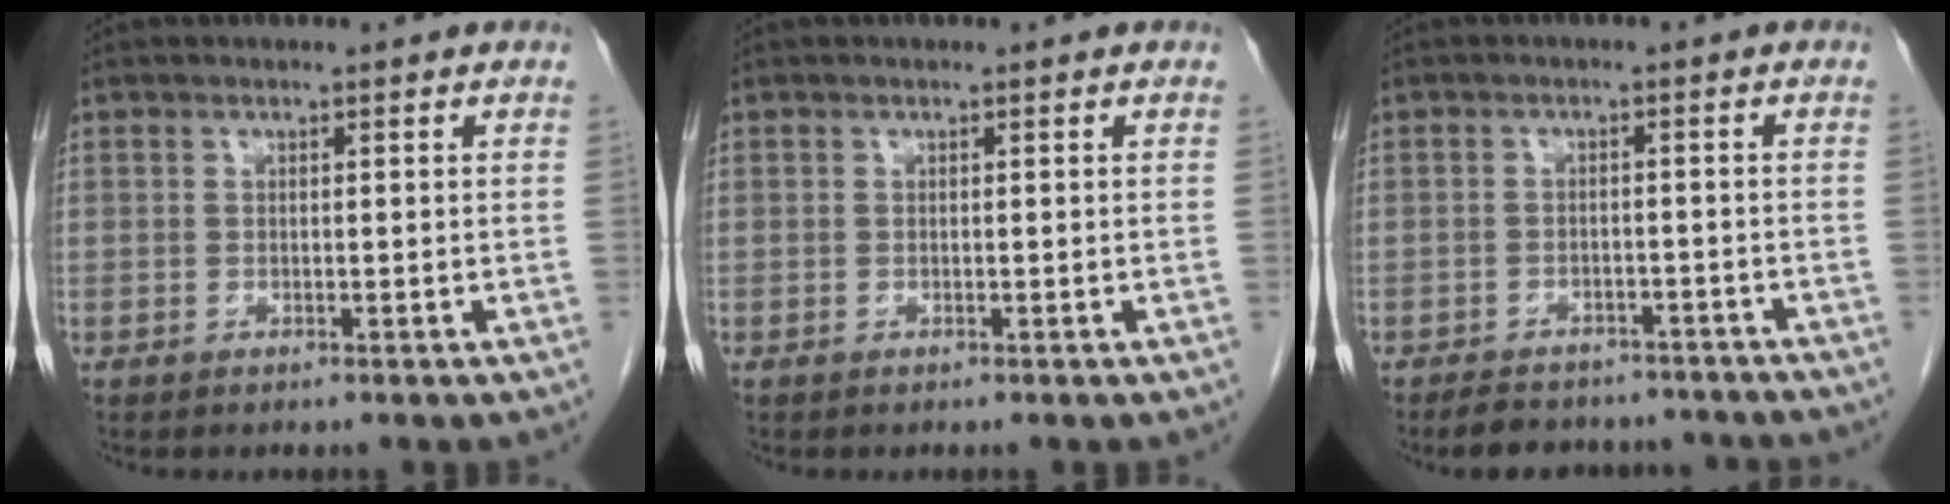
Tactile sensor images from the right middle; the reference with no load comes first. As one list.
[{"total": 0.0}, {"total": 10.4, "force": [-9.2, 3.6, 2.9], "torque": [-0.046, 0.005, -0.109]}]